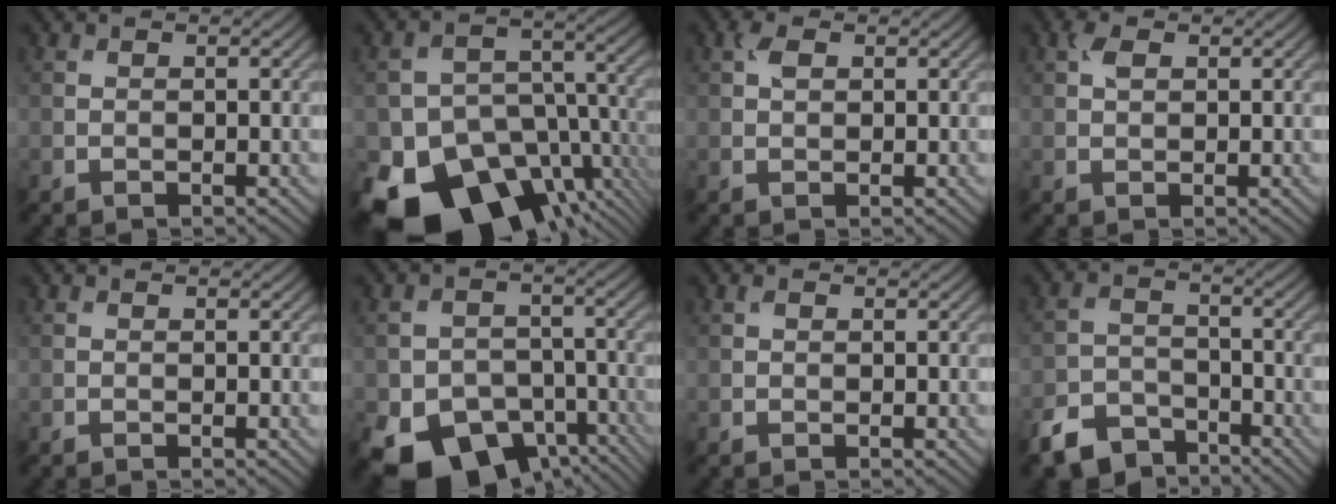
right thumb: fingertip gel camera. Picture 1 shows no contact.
{"total": 17.3, "force": [-9.9, 11.0, 8.9], "torque": [-0.162, -0.047, -0.141]}
{"total": 1.7, "force": [0.7, 1.0, 1.2], "torque": [-0.027, 0.004, 0.010]}
{"total": 1.8, "force": [0.7, 1.0, 1.2], "torque": [-0.028, 0.004, 0.012]}
{"total": 0.0}
{"total": 12.1, "force": [-6.7, 8.2, 5.9], "torque": [-0.115, -0.033, -0.107]}
{"total": 0.5, "force": [0.2, 0.3, 0.3], "torque": [-0.006, 0.002, 0.004]}
{"total": 6.8, "force": [-5.3, 3.5, 2.4], "torque": [-0.050, -0.009, -0.110]}